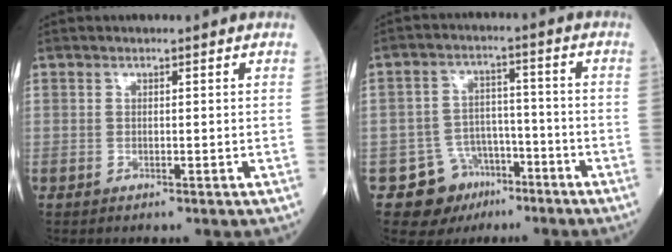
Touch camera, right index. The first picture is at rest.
{"total": 8.0, "force": [-4.6, 6.4, 1.2], "torque": [-0.015, 0.025, -0.063]}